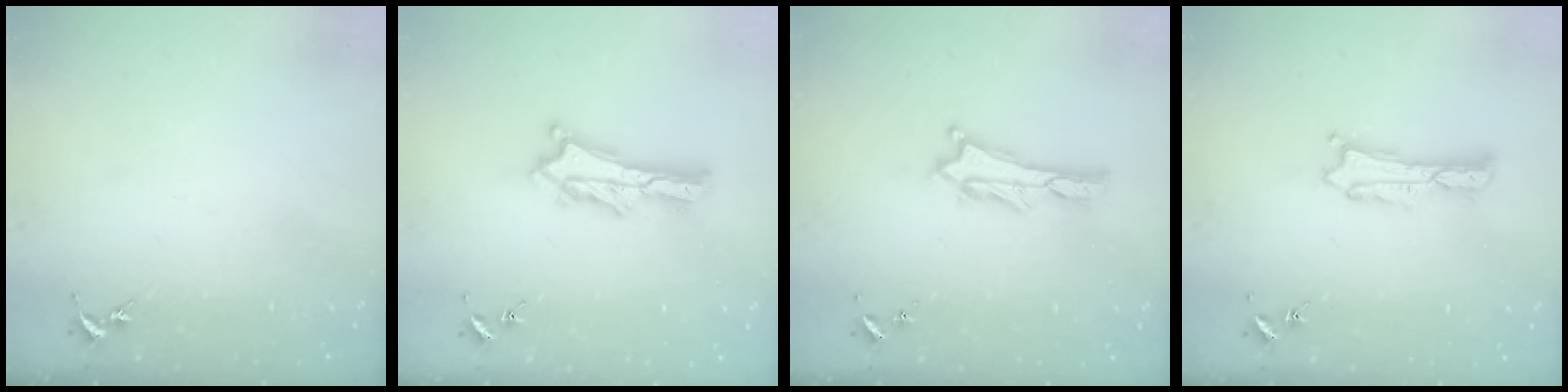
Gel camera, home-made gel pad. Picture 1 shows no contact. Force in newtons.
{"total": 3.5, "press": 3.5, "slide": 0.3}
{"total": 0.9, "press": 0.9, "slide": 0.2}
{"total": 0.6, "press": 0.6, "slide": 0.2}